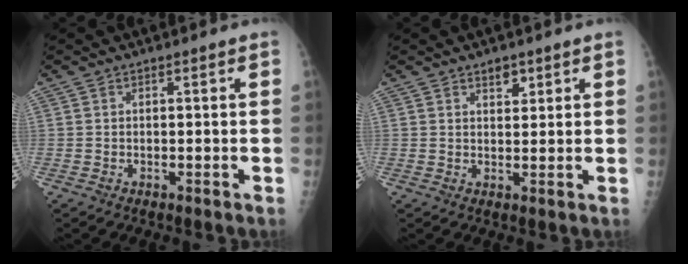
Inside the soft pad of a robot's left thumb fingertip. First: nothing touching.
{"total": 2.6, "force": [1.7, 1.4, 1.3], "torque": [-0.004, -0.010, 0.028]}